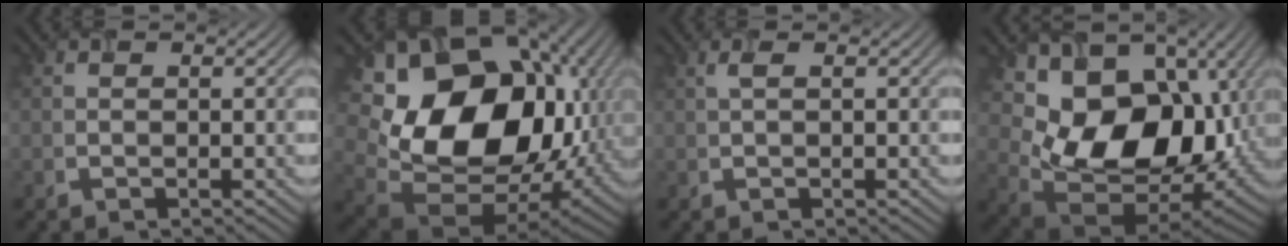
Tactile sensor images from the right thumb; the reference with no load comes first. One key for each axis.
{"total": 20.7, "fx": 3.1, "fy": 15.3, "fz": 13.6, "tx": -0.261, "ty": -0.040, "tz": 0.098}
{"total": 0.9, "fx": 0.2, "fy": 0.1, "fz": 0.8, "tx": -0.024, "ty": 0.004, "tz": 0.004}
{"total": 16.5, "fx": 2.6, "fy": 11.5, "fz": 11.5, "tx": -0.198, "ty": -0.030, "tz": 0.060}